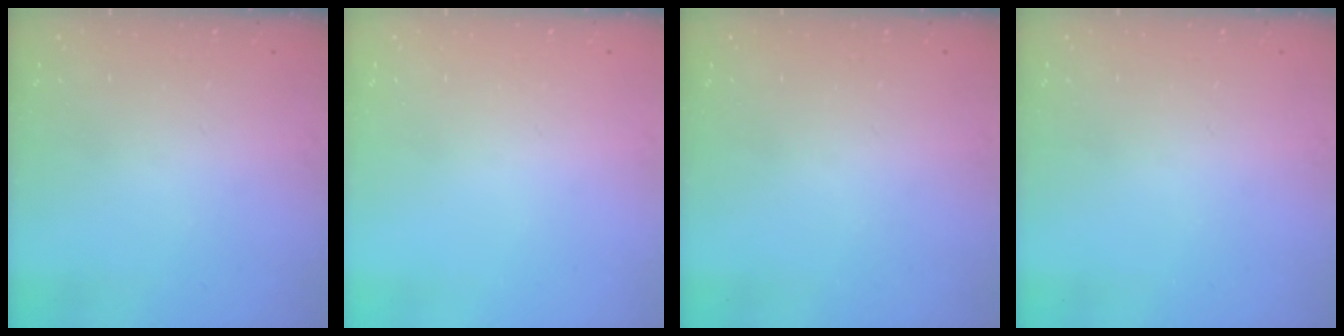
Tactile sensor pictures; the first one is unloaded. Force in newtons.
{"total": 0.0}
{"total": 0.0}
{"total": 0.0}